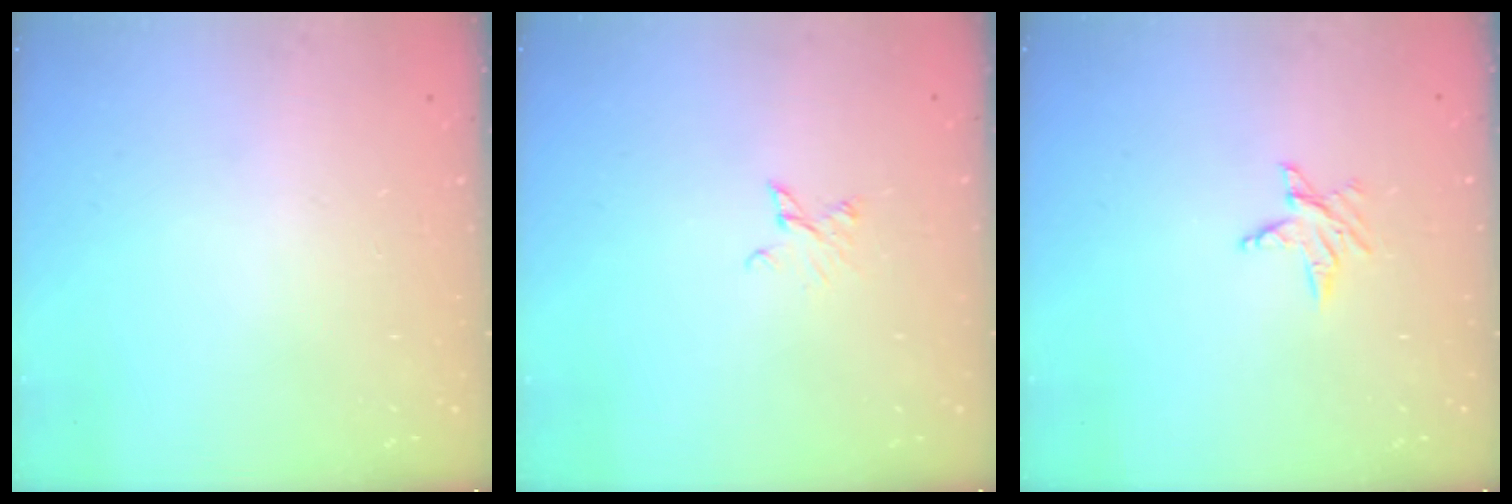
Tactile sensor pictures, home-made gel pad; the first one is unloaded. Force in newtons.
{"total": 2.5, "press": 2.5, "slide": 0.3}
{"total": 3.6, "press": 3.6, "slide": 0.5}